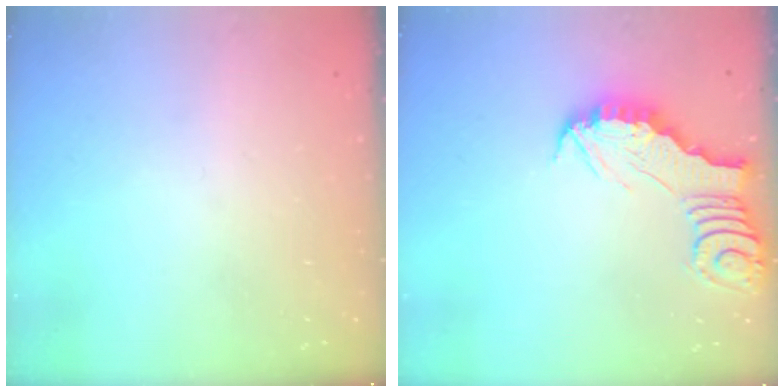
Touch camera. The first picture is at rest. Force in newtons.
{"total": 2.5, "press": 2.5, "slide": 0.1}